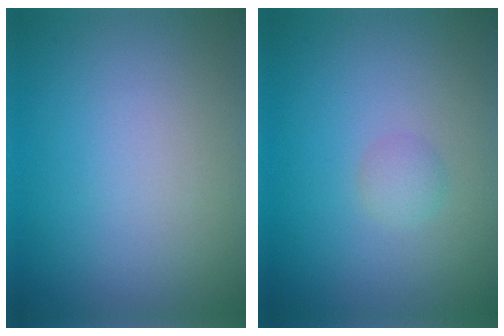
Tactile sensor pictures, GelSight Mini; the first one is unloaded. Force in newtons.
{"total": 1.0, "press": 1.0, "slide": 0.0}